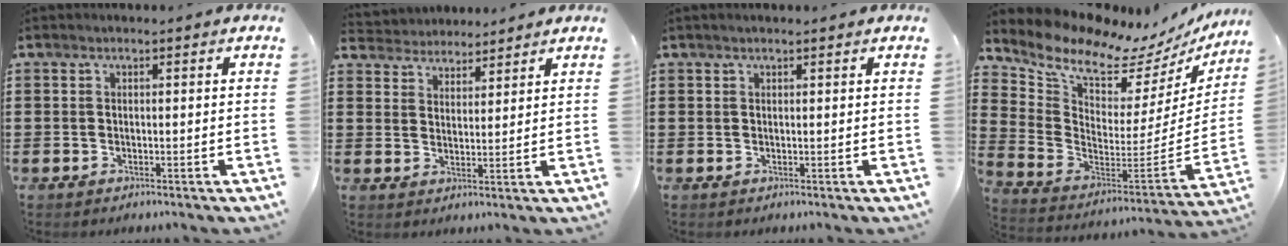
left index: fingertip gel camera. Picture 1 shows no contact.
{"total": 3.5, "force": [3.4, 1.0, -0.6], "torque": [-0.007, -0.013, 0.061]}
{"total": 0.7, "force": [0.5, 0.1, 0.5], "torque": [-0.010, 0.001, 0.009]}
{"total": 8.7, "force": [7.9, 2.8, 2.5], "torque": [-0.093, -0.071, 0.132]}